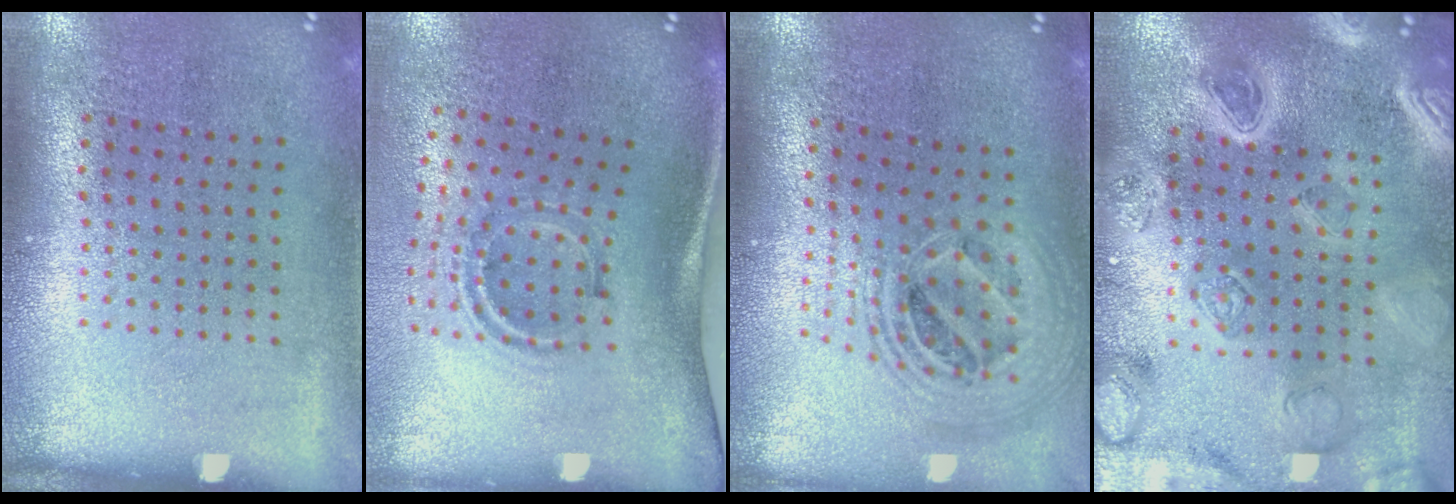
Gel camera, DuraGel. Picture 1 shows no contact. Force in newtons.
{"total": 1.5, "press": 1.1, "slide": 1.0}
{"total": 2.3, "press": 1.7, "slide": 1.4}
{"total": 4.7, "press": 4.1, "slide": 2.3}